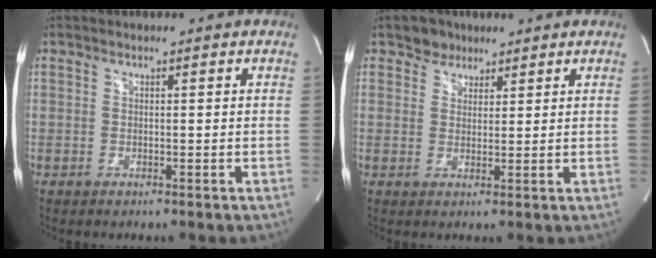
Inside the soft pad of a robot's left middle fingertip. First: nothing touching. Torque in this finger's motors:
{"motor_torque": [0.01, 0.04, -0.07, -0.01]}